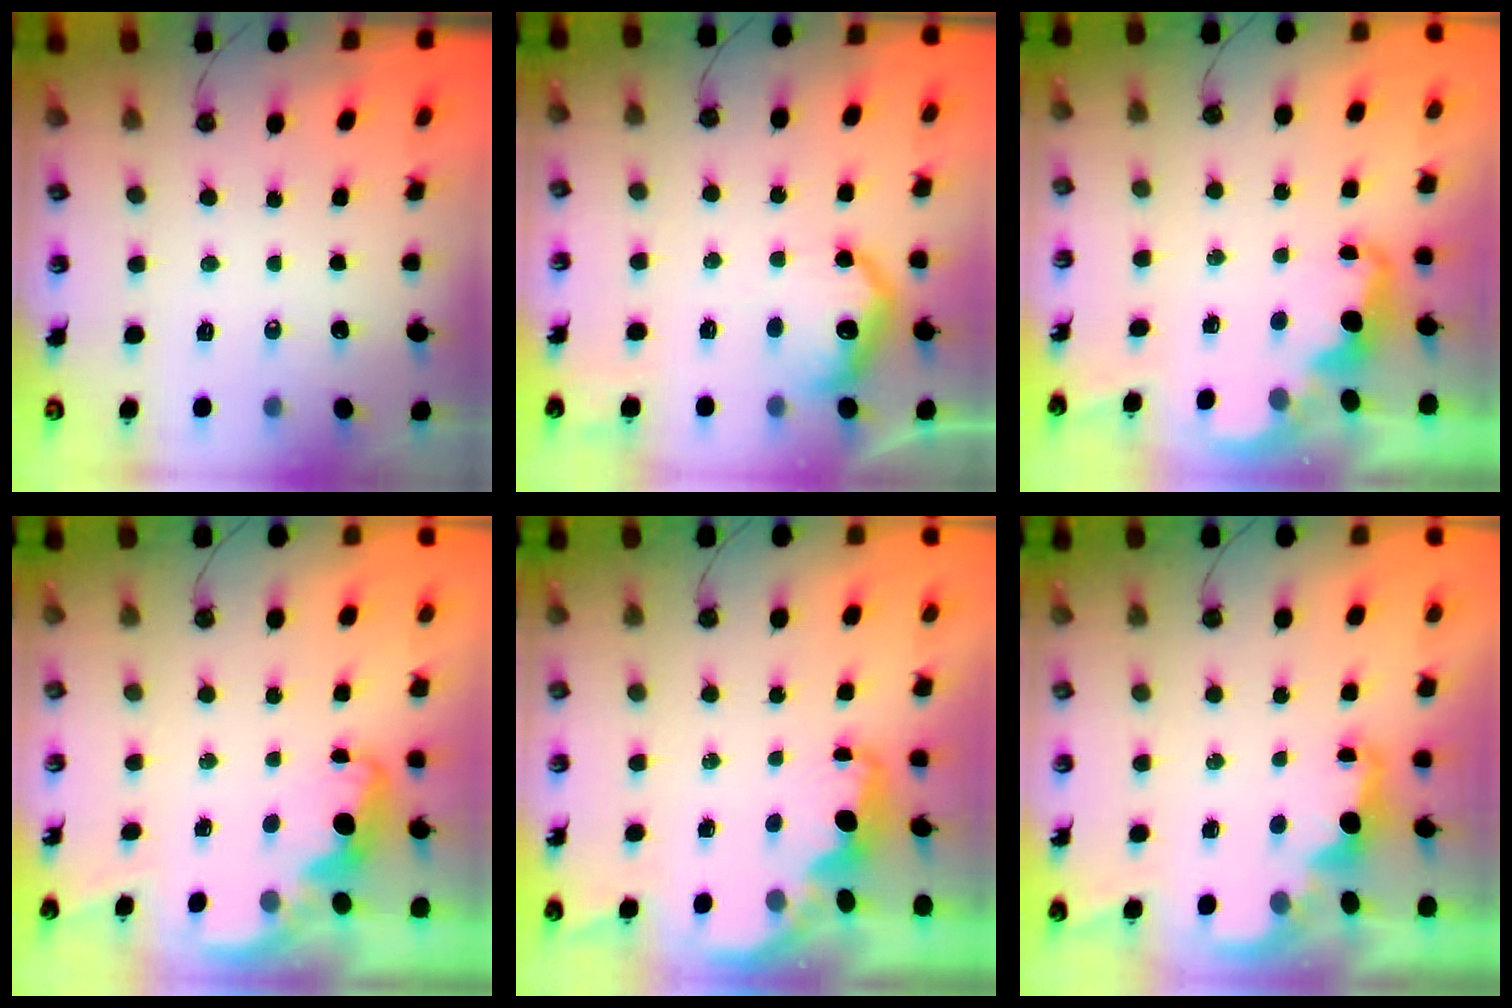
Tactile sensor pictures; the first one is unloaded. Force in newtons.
{"total": 12.4, "press": 12.4, "slide": 1.0}
{"total": 2.7, "press": 2.6, "slide": 0.7}
{"total": 2.5, "press": 2.5, "slide": 0.6}
{"total": 1.6, "press": 1.4, "slide": 0.7}
{"total": 2.3, "press": 2.2, "slide": 0.7}